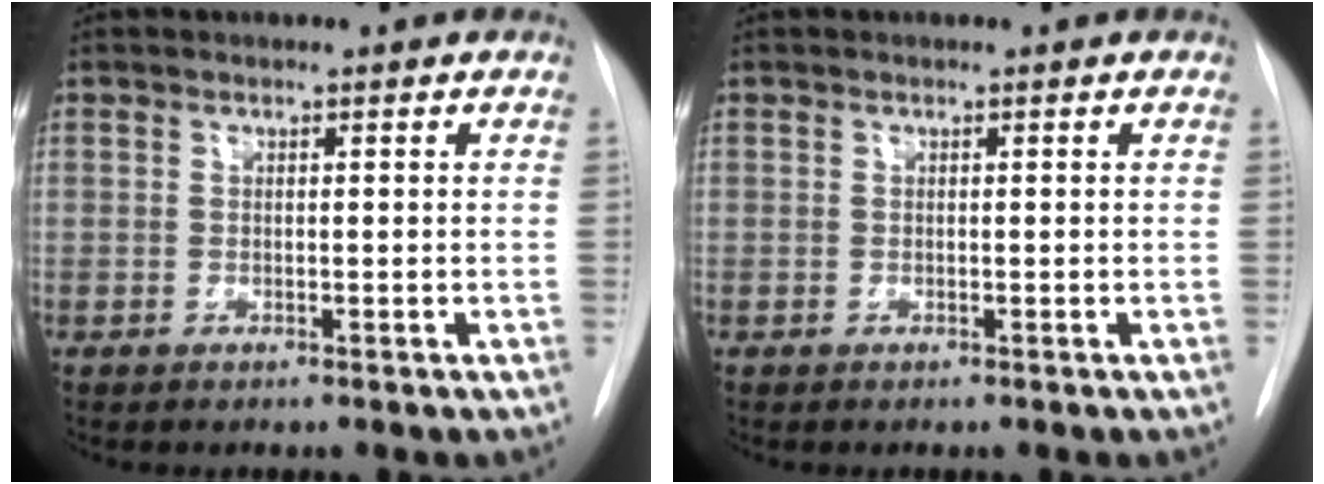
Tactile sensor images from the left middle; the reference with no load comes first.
{"total": 0.0}